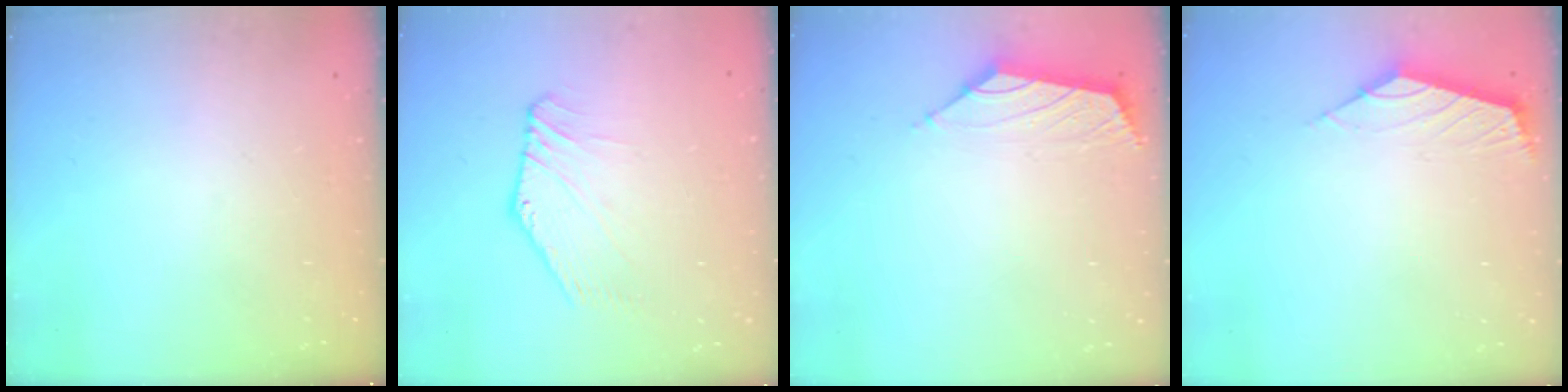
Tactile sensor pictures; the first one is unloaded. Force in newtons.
{"total": 2.9, "press": 2.9, "slide": 0.1}
{"total": 1.6, "press": 1.5, "slide": 0.6}
{"total": 2.6, "press": 2.6, "slide": 0.7}